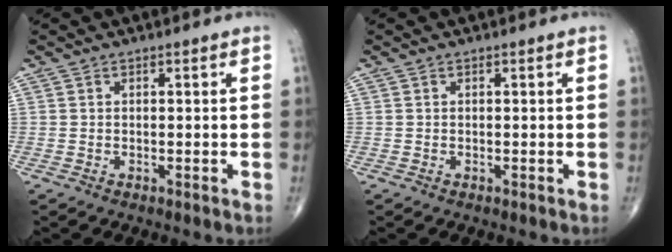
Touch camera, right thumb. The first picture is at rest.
{"total": 0.0}